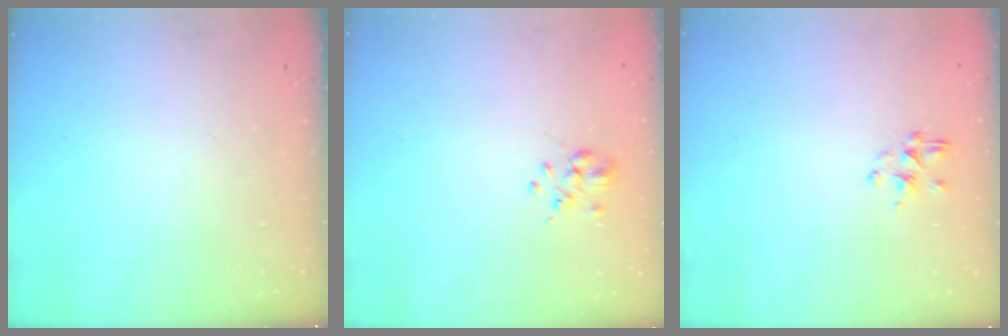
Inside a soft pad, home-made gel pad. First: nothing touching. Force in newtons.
{"total": 2.7, "press": 2.5, "slide": 1.1}
{"total": 2.1, "press": 1.9, "slide": 0.9}